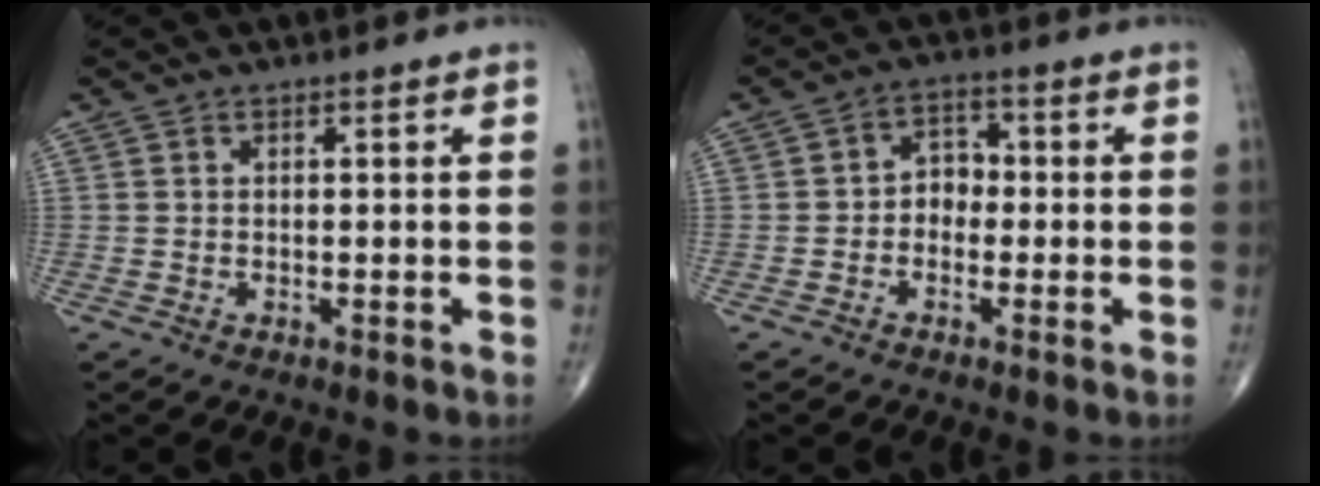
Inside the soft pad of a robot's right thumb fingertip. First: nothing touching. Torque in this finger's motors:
{"motor_torque": [-0.02, 0.11, 0.08, 0.28, 0.07]}